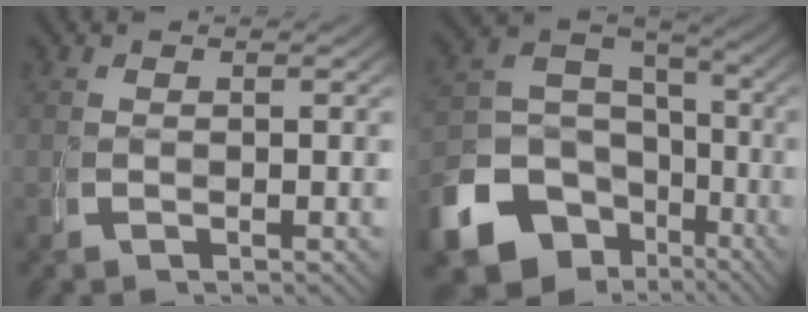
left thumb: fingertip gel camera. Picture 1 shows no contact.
{"total": 11.6, "force": [-3.4, 9.1, 6.3], "torque": [-0.125, -0.041, -0.037]}